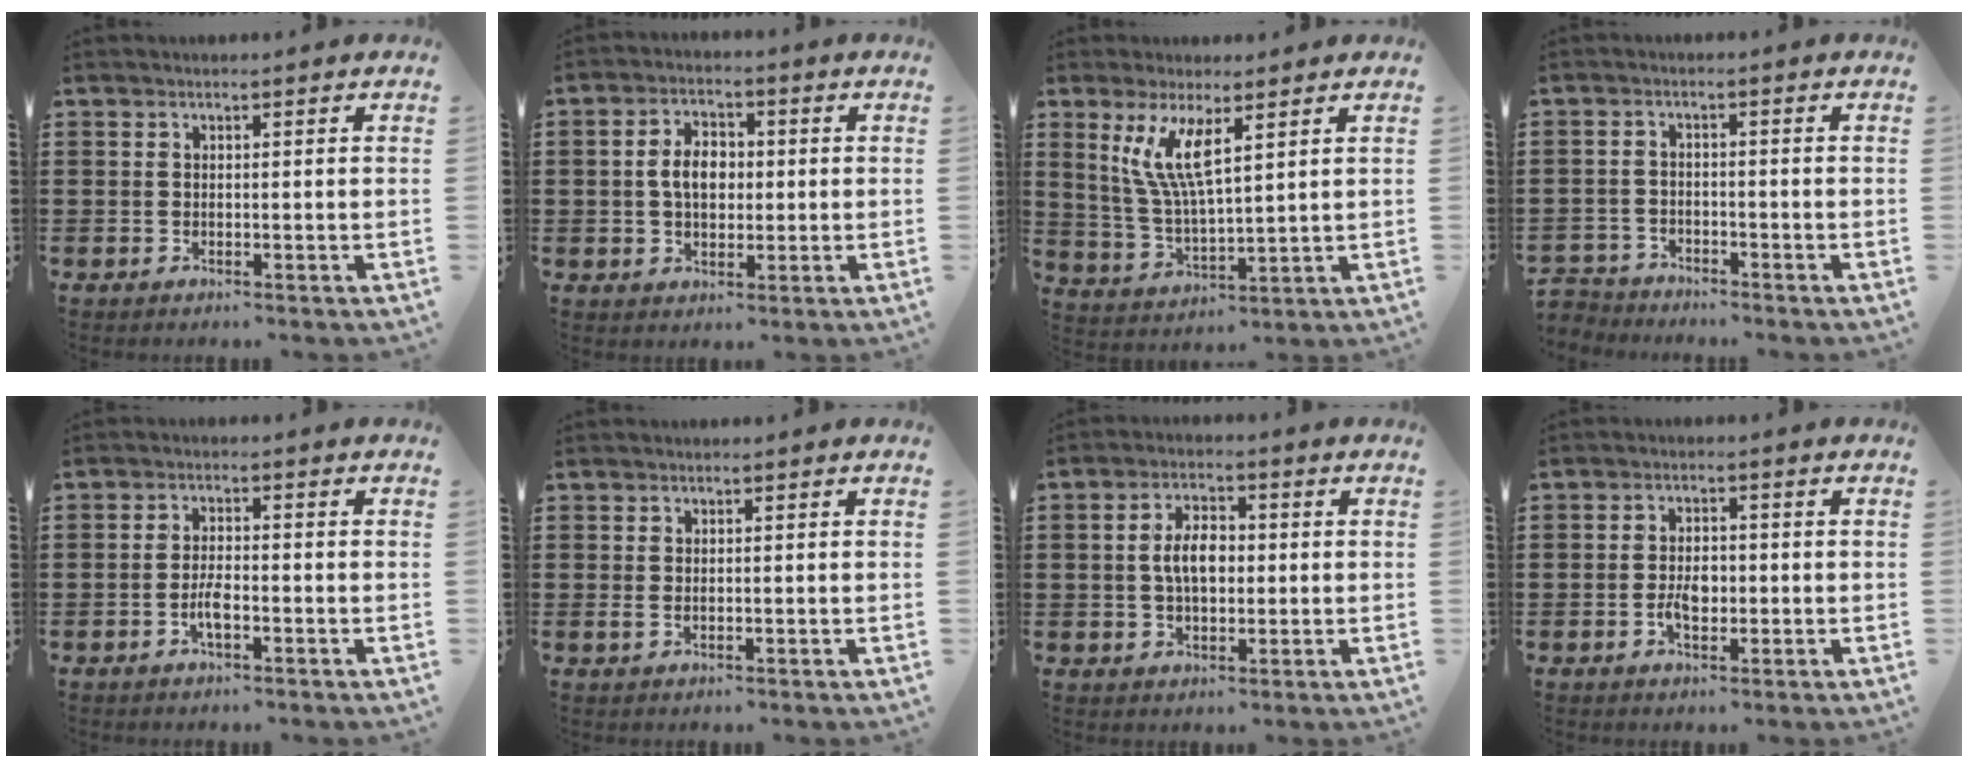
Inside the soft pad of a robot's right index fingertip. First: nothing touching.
{"total": 5.3, "force": [0.1, 3.5, 4.0], "torque": [-0.082, 0.007, -0.006]}
{"total": 7.6, "force": [3.5, 1.7, 6.5], "torque": [-0.150, -0.009, 0.058]}
{"total": 2.4, "force": [-2.3, 0.5, -0.3], "torque": [-0.003, 0.001, -0.053]}
{"total": 3.2, "force": [-1.3, 0.9, 2.8], "torque": [-0.062, -0.002, -0.027]}
{"total": 0.9, "force": [0.2, 0.5, 0.7], "torque": [-0.015, 0.004, 0.002]}
{"total": 5.4, "force": [0.1, 2.8, 4.6], "torque": [-0.090, 0.005, -0.005]}
{"total": 3.4, "force": [-0.7, 1.9, 2.7], "torque": [-0.059, 0.001, -0.015]}